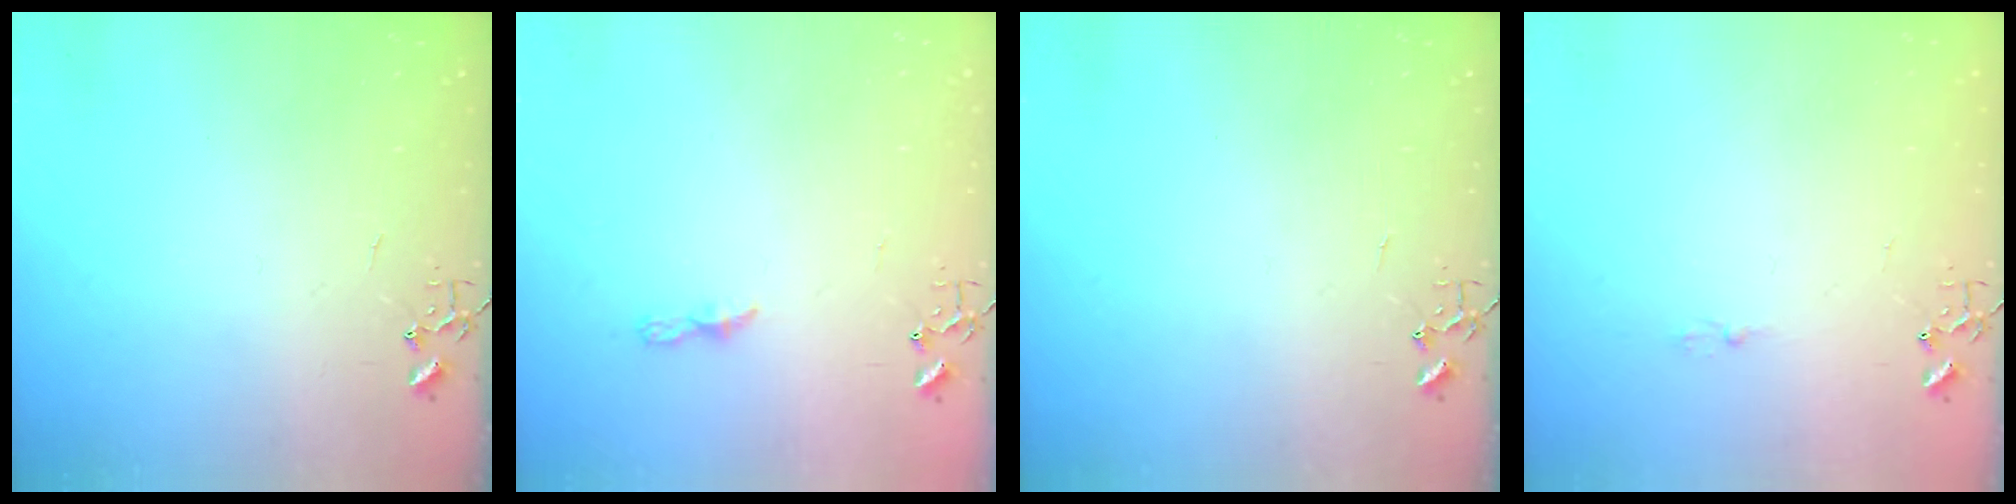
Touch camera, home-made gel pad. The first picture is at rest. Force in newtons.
{"total": 3.7, "press": 3.7, "slide": 0.4}
{"total": 0.0}
{"total": 3.4, "press": 3.4, "slide": 0.5}